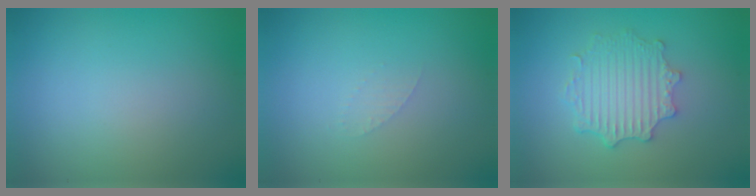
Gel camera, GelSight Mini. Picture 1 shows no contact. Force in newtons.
{"total": 0.7, "press": 0.7, "slide": 0.1}
{"total": 4.3, "press": 3.5, "slide": 2.4}